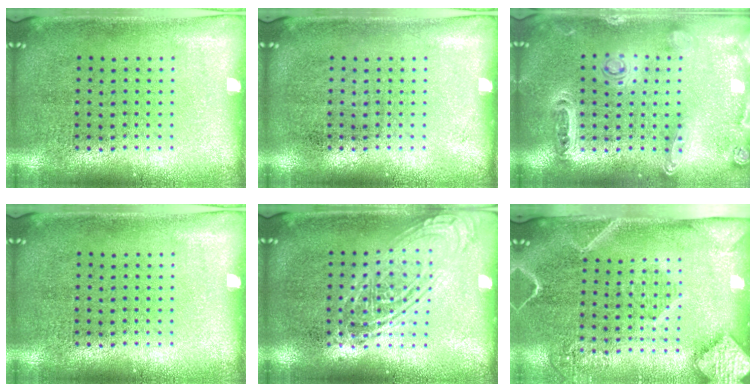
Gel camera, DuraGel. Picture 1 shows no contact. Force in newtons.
{"total": 0.0}
{"total": 1.3, "press": 1.3, "slide": 0.4}
{"total": 0.0}
{"total": 2.5, "press": 2.5, "slide": 0.3}
{"total": 2.5, "press": 1.9, "slide": 1.7}